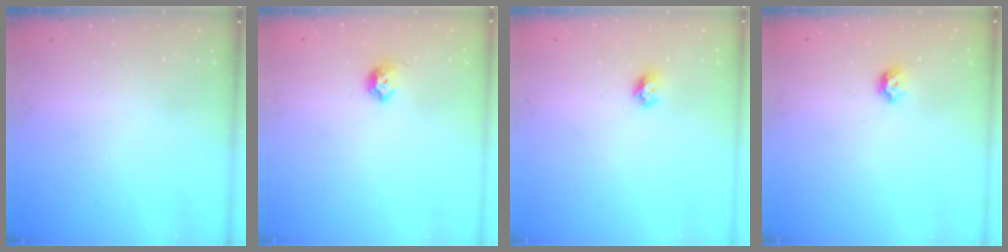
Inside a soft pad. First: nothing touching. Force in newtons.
{"total": 6.7, "press": 6.6, "slide": 1.0}
{"total": 5.5, "press": 5.5, "slide": 0.3}
{"total": 6.0, "press": 5.9, "slide": 1.0}